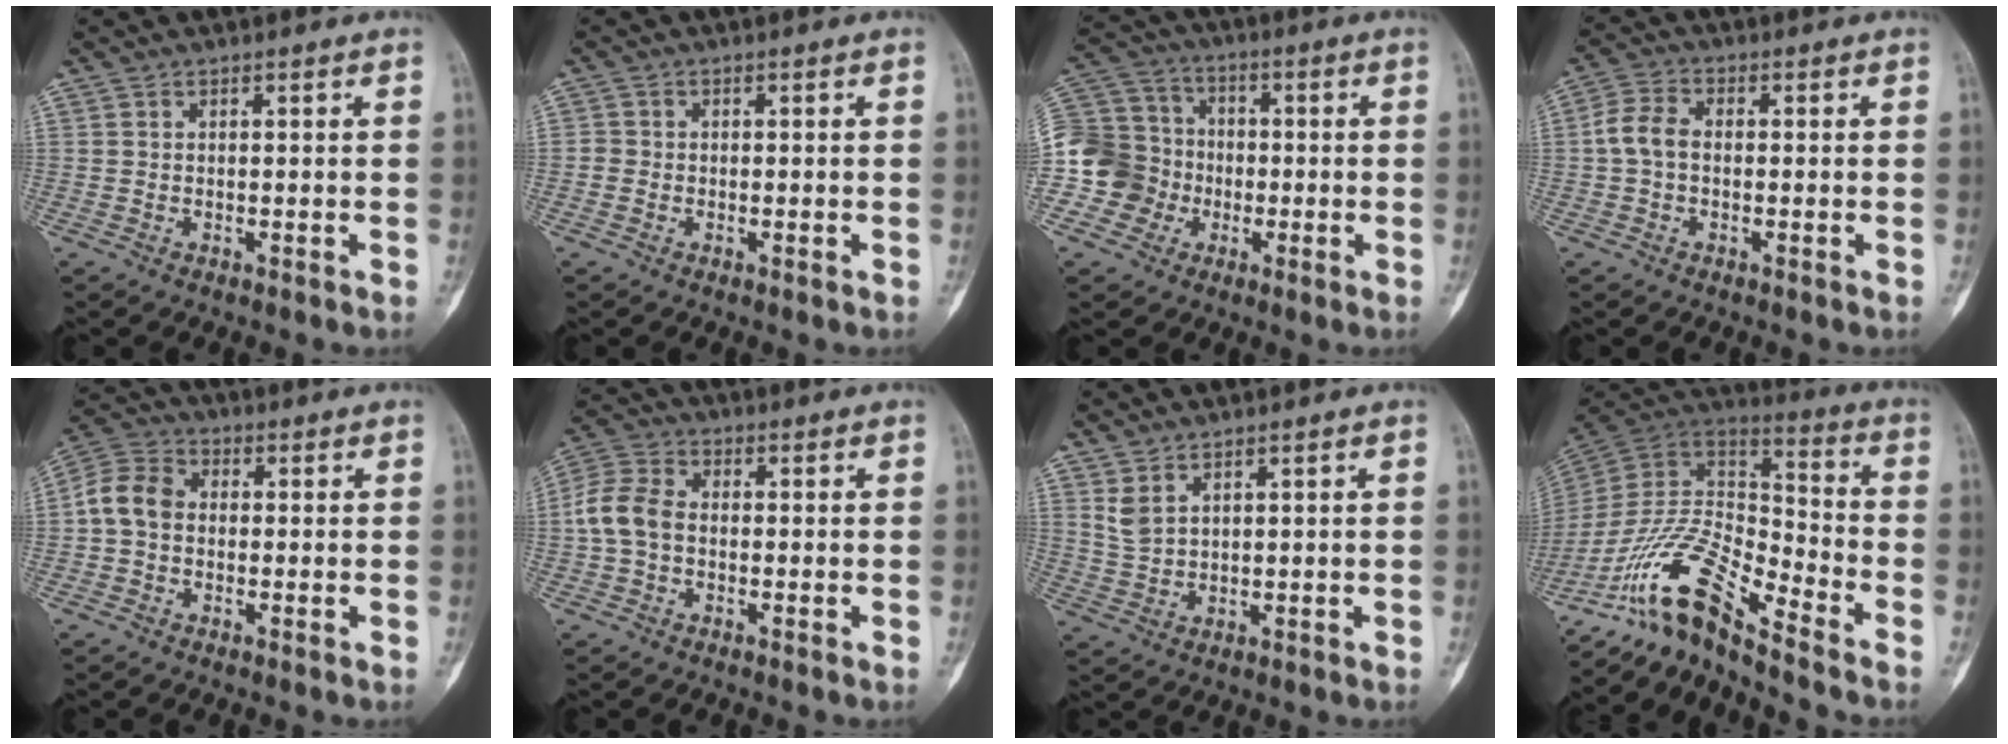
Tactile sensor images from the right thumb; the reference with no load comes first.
{"total": 1.5, "force": [-0.4, 1.4, 0.4], "torque": [-0.001, 0.005, -0.014]}
{"total": 14.8, "force": [-3.9, 13.6, 4.3], "torque": [-0.075, 0.059, -0.068]}
{"total": 5.2, "force": [-0.4, 3.6, 3.8], "torque": [-0.074, 0.015, -0.018]}
{"total": 7.5, "force": [-0.4, 5.9, 4.7], "torque": [-0.083, 0.025, -0.021]}
{"total": 7.5, "force": [-0.8, 5.4, 5.2], "torque": [-0.105, 0.023, -0.027]}
{"total": 3.5, "force": [2.1, 1.9, 2.1], "torque": [-0.042, -0.009, 0.054]}
{"total": 14.3, "force": [-11.6, 2.5, 8.0], "torque": [-0.157, 0.091, -0.227]}